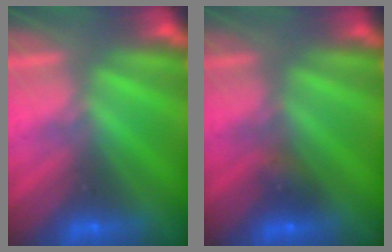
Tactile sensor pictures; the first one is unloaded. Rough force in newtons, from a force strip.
{"total": 2.2}